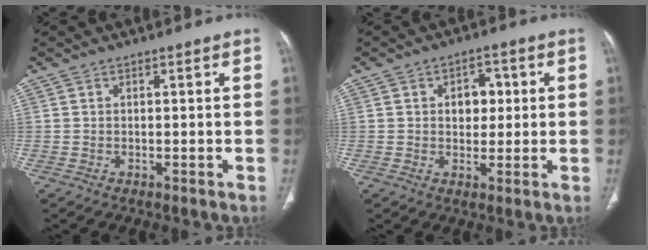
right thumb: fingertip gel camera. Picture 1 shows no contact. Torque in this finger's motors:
{"motor_torque": [-0.40, 0.56, 0.42, 0.23, -0.01]}